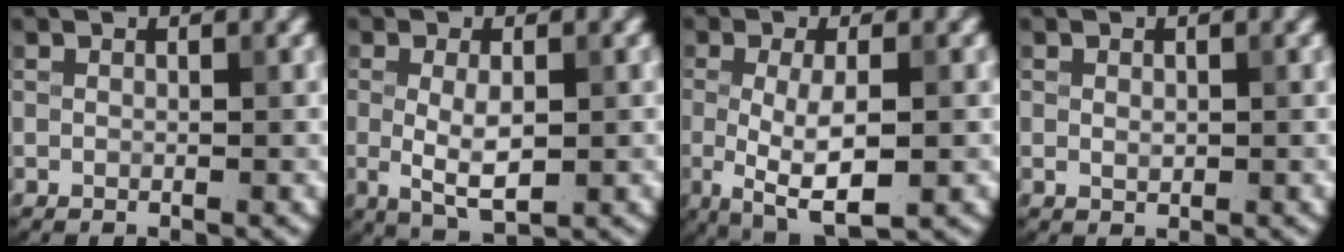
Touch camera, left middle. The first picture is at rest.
{"total": 3.8, "force": [-0.2, 1.6, 3.5], "torque": [-0.070, -0.005, -0.001]}
{"total": 5.7, "force": [-1.1, 1.8, 5.3], "torque": [-0.105, -0.014, -0.015]}
{"total": 0.9, "force": [0.1, 0.7, 0.7], "torque": [-0.011, -0.002, 0.003]}